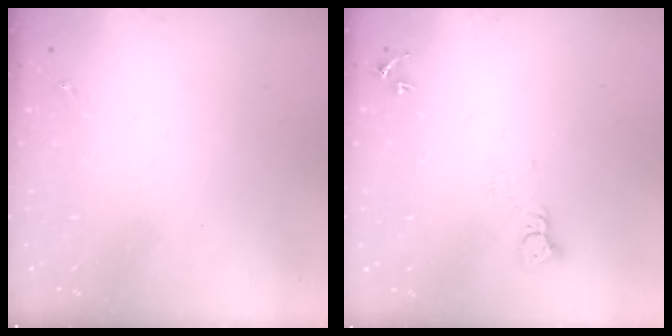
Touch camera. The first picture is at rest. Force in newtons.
{"total": 3.3, "press": 3.3, "slide": 0.3}